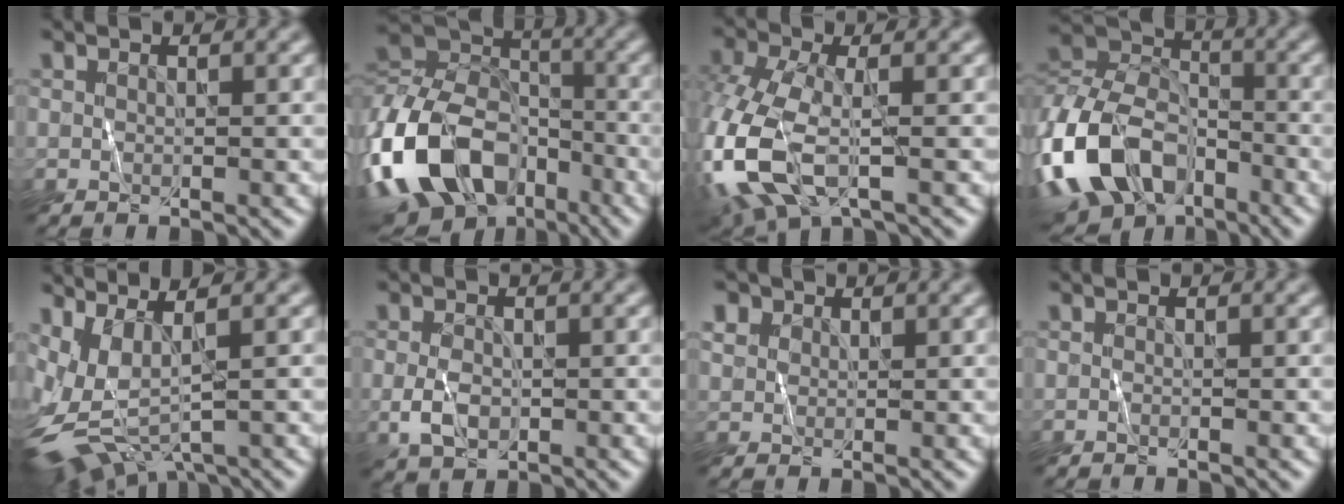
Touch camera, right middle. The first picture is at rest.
{"total": 14.5, "force": [-6.7, 9.8, 8.4], "torque": [-0.182, 0.000, -0.133]}
{"total": 8.2, "force": [-2.4, 4.1, 6.7], "torque": [-0.174, -0.007, -0.061]}
{"total": 12.2, "force": [-6.0, 7.9, 7.2], "torque": [-0.154, 0.005, -0.130]}
{"total": 5.7, "force": [-0.6, 2.8, 5.0], "torque": [-0.114, -0.017, 0.000]}
{"total": 2.5, "force": [-0.4, 1.7, 1.9], "torque": [-0.036, -0.001, -0.009]}
{"total": 1.9, "force": [0.9, 1.6, 0.5], "torque": [-0.013, 0.008, 0.008]}
{"total": 0.0}